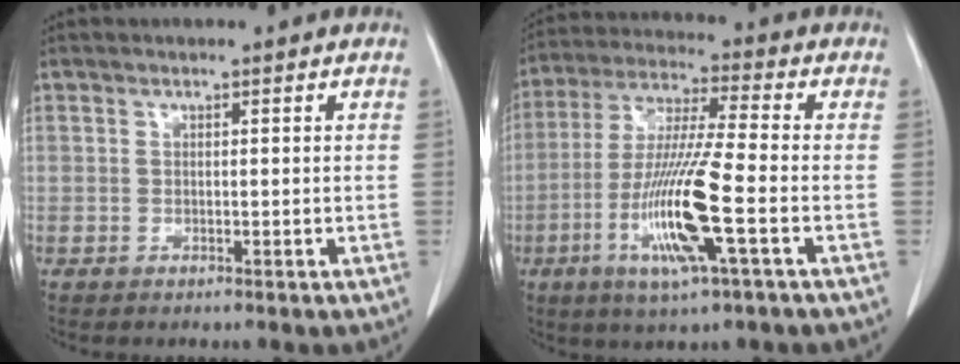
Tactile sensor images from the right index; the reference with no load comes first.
{"total": 14.3, "force": [-4.4, 0.2, 13.5], "torque": [-0.277, -0.017, -0.085]}